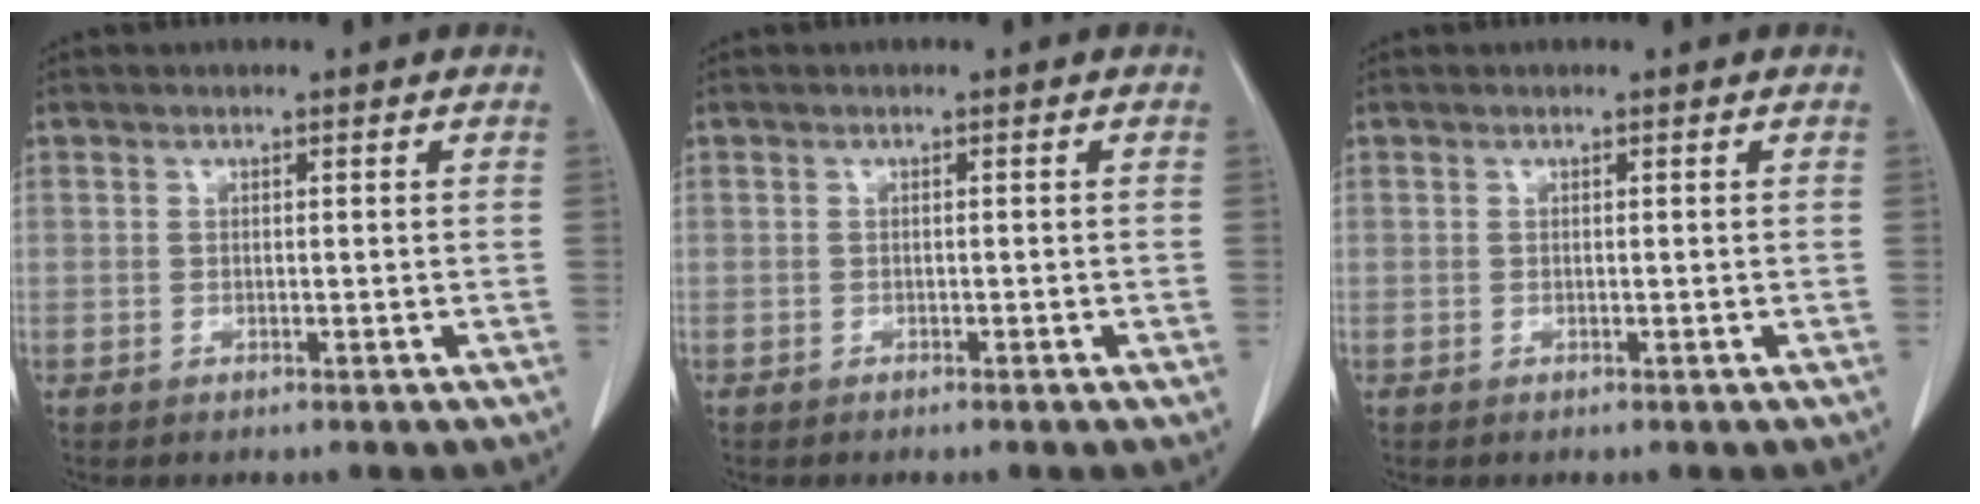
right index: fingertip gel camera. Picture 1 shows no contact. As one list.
[{"total": 0.5, "force": [-0.4, 0.1, 0.3], "torque": [-0.008, 0.001, -0.005]}, {"total": 0.0}]